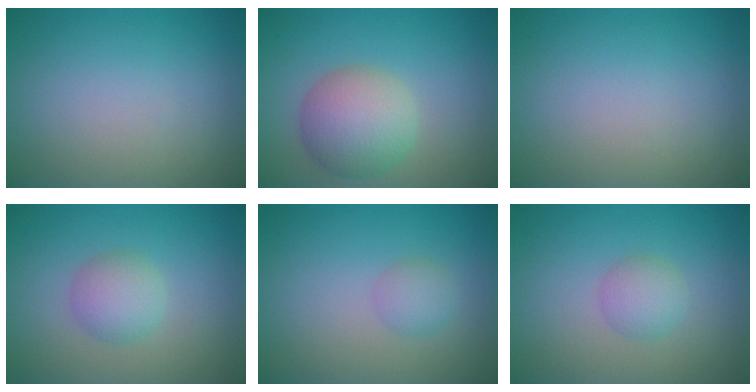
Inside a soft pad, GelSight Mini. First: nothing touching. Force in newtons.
{"total": 5.8, "press": 5.8, "slide": 0.4}
{"total": 0.0}
{"total": 2.7, "press": 2.7, "slide": 0.1}
{"total": 1.6, "press": 1.6, "slide": 0.0}
{"total": 2.0, "press": 2.0, "slide": 0.1}